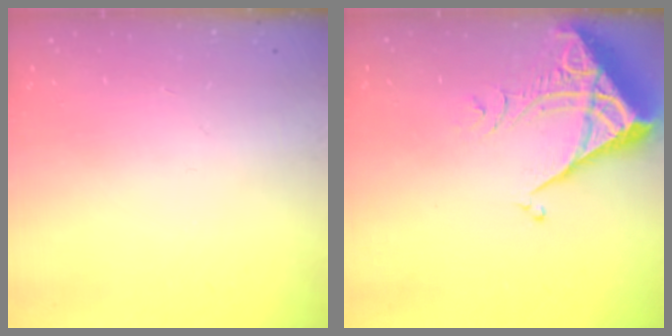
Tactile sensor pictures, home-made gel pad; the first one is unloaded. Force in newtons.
{"total": 5.4, "press": 5.4, "slide": 0.7}